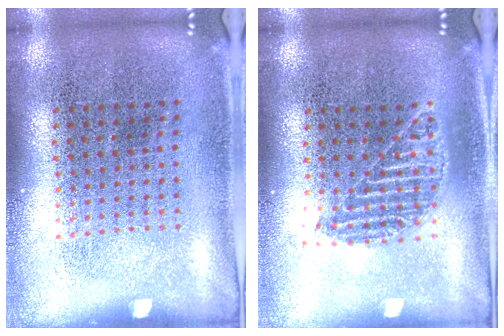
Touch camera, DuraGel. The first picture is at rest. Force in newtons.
{"total": 1.1, "press": 1.0, "slide": 0.5}